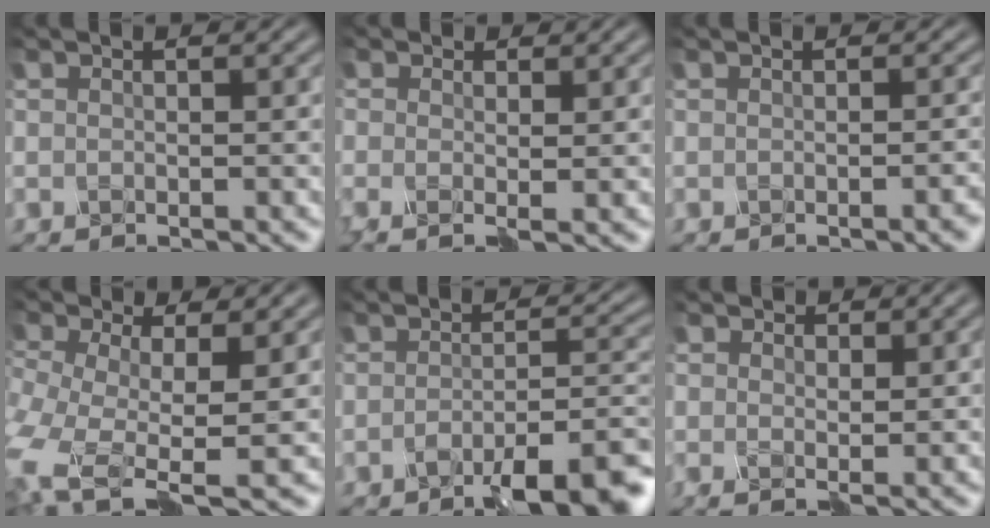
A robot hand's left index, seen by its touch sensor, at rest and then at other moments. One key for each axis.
{"total": 1.6, "fx": 0.4, "fy": 0.5, "fz": 1.4, "tx": -0.019, "ty": 0.007, "tz": -0.002}
{"total": 1.9, "fx": -0.7, "fy": 0.8, "fz": 1.6, "tx": -0.006, "ty": -0.003, "tz": -0.009}
{"total": 6.0, "fx": -3.4, "fy": 2.3, "fz": 4.4, "tx": -0.118, "ty": -0.016, "tz": -0.073}
{"total": 6.2, "fx": -4.2, "fy": 1.7, "fz": 4.2, "tx": -0.060, "ty": 0.009, "tz": -0.068}
{"total": 1.2, "fx": 1.0, "fy": 0.6, "fz": -0.1, "tx": 0.006, "ty": 0.004, "tz": 0.010}